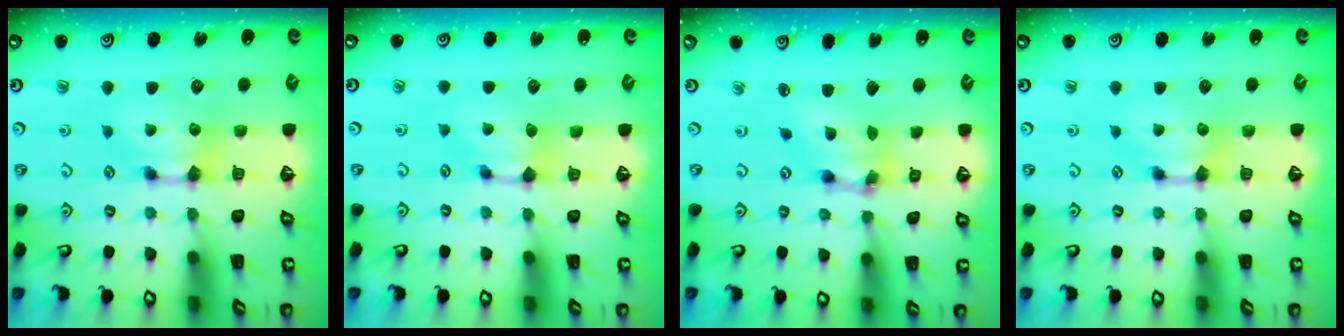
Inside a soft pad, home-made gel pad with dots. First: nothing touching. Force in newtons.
{"total": 0.7, "press": 0.4, "slide": 0.6}
{"total": 6.2, "press": 5.7, "slide": 2.4}
{"total": 0.0}